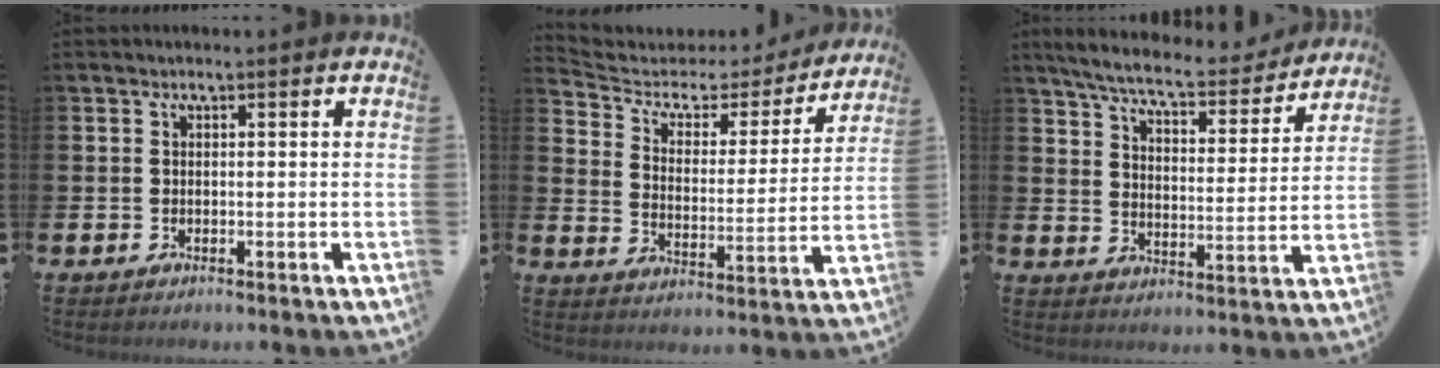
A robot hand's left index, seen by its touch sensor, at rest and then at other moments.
{"total": 5.1, "force": [4.2, 2.6, 1.5], "torque": [-0.057, -0.034, 0.061]}
{"total": 7.5, "force": [6.9, 0.8, 2.7], "torque": [-0.078, -0.047, 0.116]}